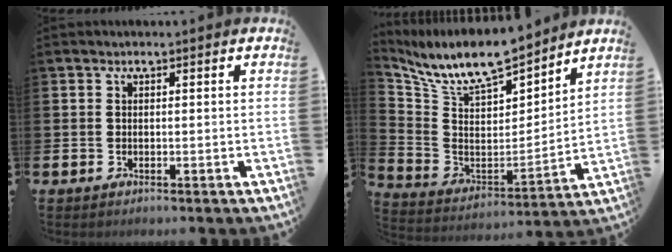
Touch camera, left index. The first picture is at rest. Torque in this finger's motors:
{"motor_torque": [1.56, -0.58, 0.29, 0.21]}